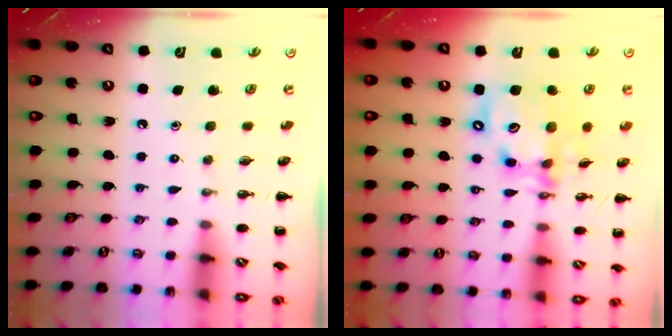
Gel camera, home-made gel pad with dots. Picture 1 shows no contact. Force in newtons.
{"total": 14.1, "press": 13.6, "slide": 3.7}